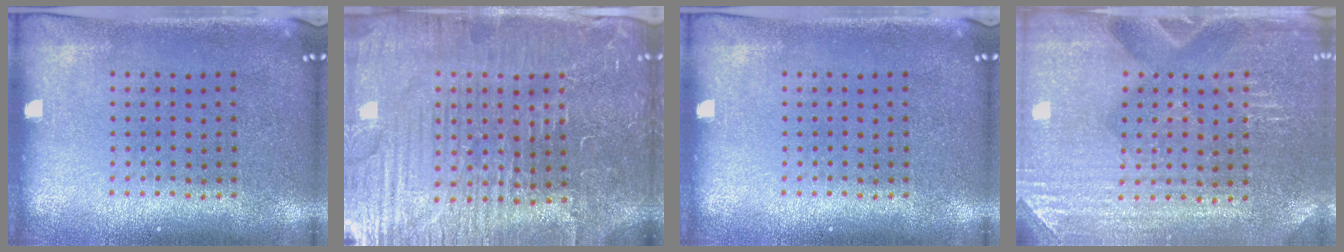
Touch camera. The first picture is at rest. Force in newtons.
{"total": 5.5, "press": 5.0, "slide": 2.1}
{"total": 0.0}
{"total": 3.1, "press": 3.1, "slide": 0.4}